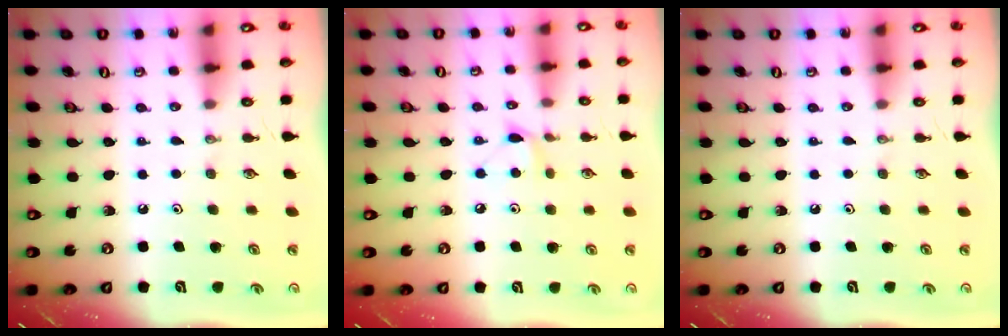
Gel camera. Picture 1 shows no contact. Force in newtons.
{"total": 5.9, "press": 5.9, "slide": 0.7}
{"total": 0.0}